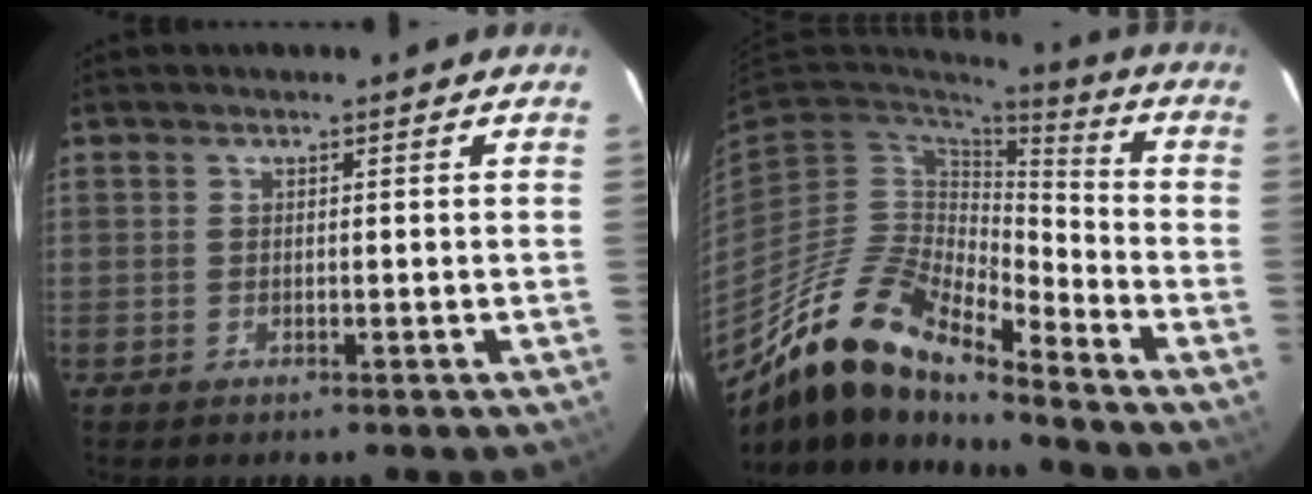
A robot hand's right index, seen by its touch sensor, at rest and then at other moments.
{"total": 17.7, "force": [-14.6, 4.6, 9.0], "torque": [-0.164, -0.018, -0.282]}